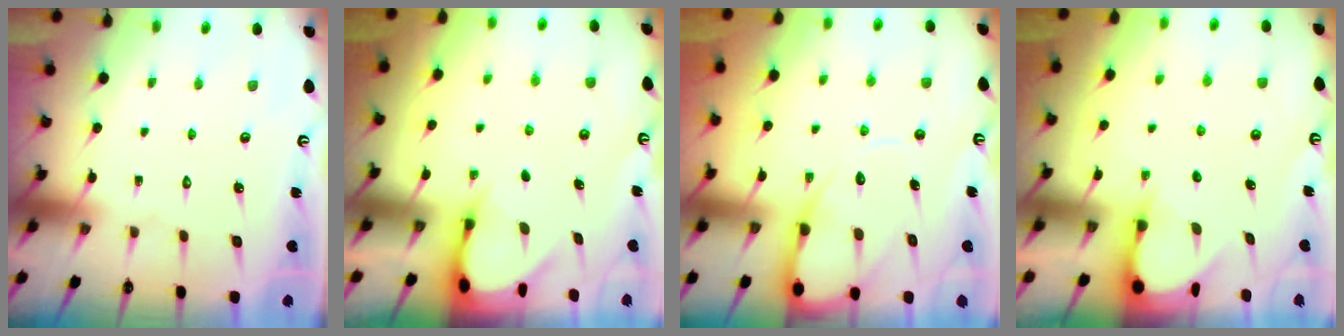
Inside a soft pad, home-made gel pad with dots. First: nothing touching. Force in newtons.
{"total": 3.4, "press": 3.4, "slide": 0.3}
{"total": 8.6, "press": 8.6, "slide": 0.9}
{"total": 3.3, "press": 3.3, "slide": 0.3}